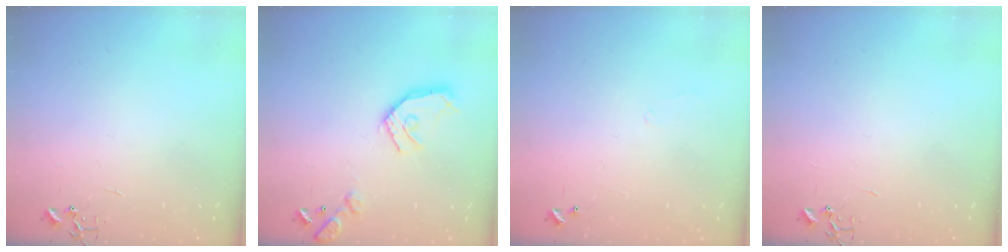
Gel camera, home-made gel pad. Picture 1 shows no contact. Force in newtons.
{"total": 14.7, "press": 14.6, "slide": 1.6}
{"total": 5.6, "press": 5.6, "slide": 0.4}
{"total": 0.0}